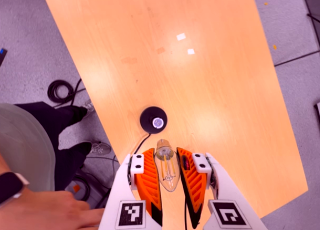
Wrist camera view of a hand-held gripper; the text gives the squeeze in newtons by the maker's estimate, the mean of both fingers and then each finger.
{"total": 20.4, "left": 22.8, "right": 17.9}